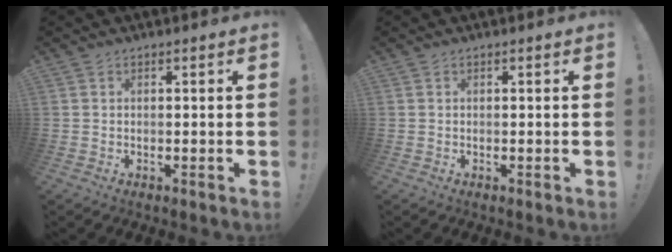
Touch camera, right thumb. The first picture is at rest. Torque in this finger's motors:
{"motor_torque": [-0.24, 0.14, 0.32, -0.30, -0.03]}